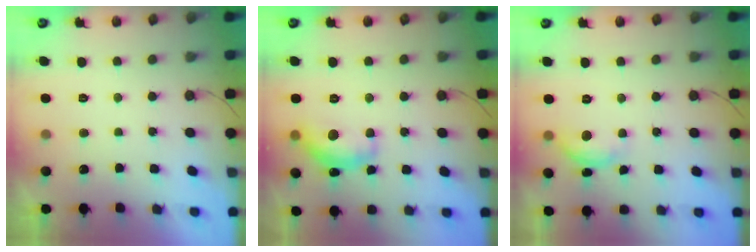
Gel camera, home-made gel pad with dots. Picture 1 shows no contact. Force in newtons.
{"total": 13.4, "press": 13.3, "slide": 0.5}
{"total": 9.3, "press": 9.3, "slide": 0.5}